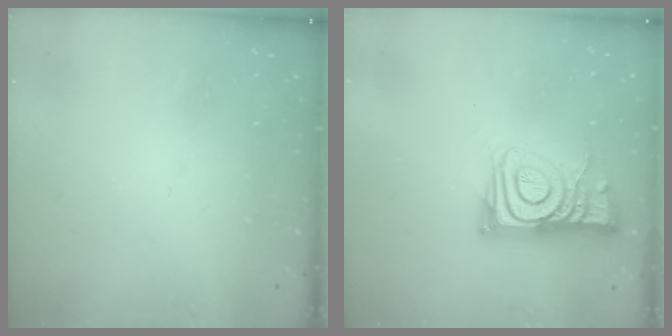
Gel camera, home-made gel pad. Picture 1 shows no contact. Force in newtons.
{"total": 11.4, "press": 11.3, "slide": 0.9}